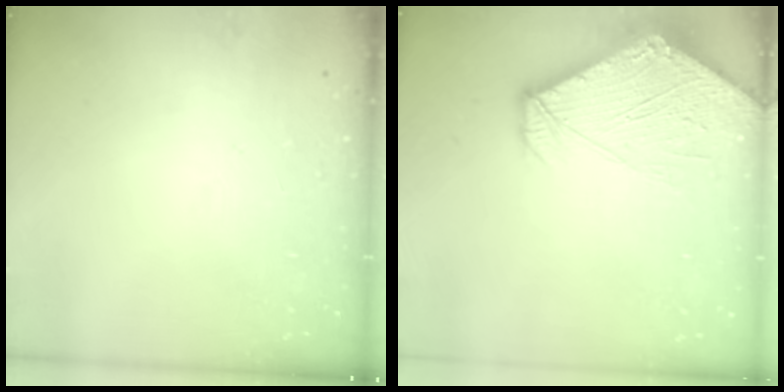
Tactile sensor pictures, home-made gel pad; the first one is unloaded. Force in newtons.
{"total": 11.1, "press": 11.0, "slide": 1.2}